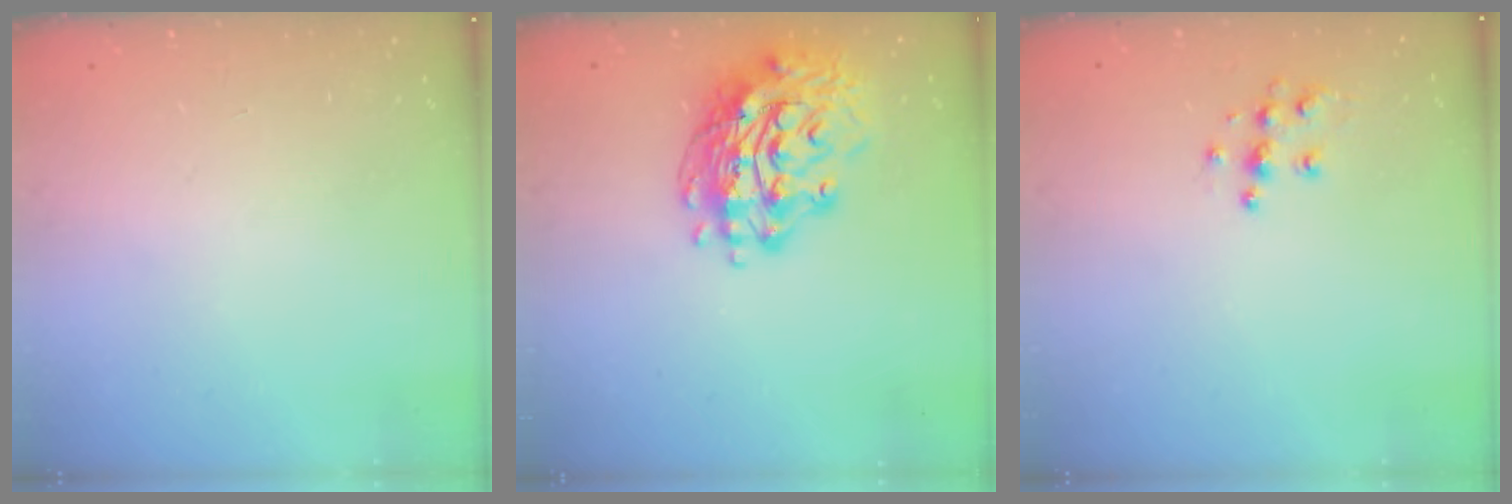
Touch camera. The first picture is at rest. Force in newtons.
{"total": 16.1, "press": 16.0, "slide": 1.7}
{"total": 6.3, "press": 6.3, "slide": 0.3}